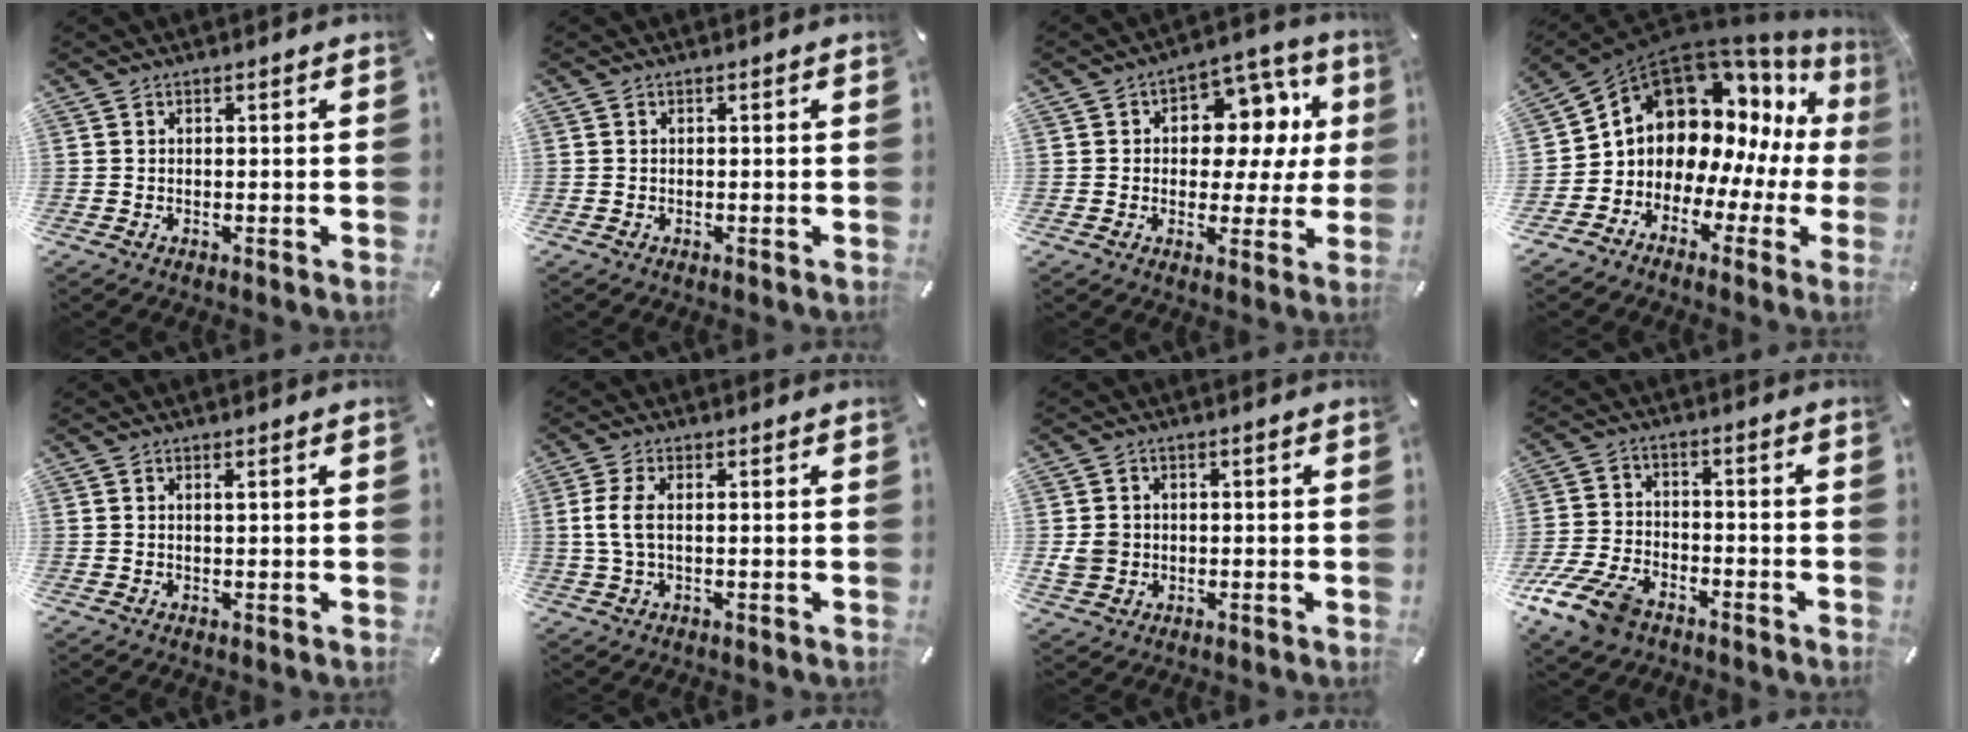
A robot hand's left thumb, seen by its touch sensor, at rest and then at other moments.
{"total": 0.0}
{"total": 11.1, "force": [2.7, 8.2, 7.0], "torque": [-0.085, -0.023, 0.047]}
{"total": 14.1, "force": [5.1, 11.4, 6.5], "torque": [-0.121, -0.067, 0.095]}
{"total": 0.7, "force": [0.2, 0.1, 0.7], "torque": [-0.014, -0.001, 0.003]}
{"total": 5.1, "force": [0.4, 2.2, 4.6], "torque": [-0.110, -0.003, 0.002]}
{"total": 4.3, "force": [-0.4, 4.1, 1.3], "torque": [-0.035, 0.007, -0.007]}
{"total": 11.4, "force": [-7.4, 6.5, 5.9], "torque": [-0.123, 0.038, -0.138]}